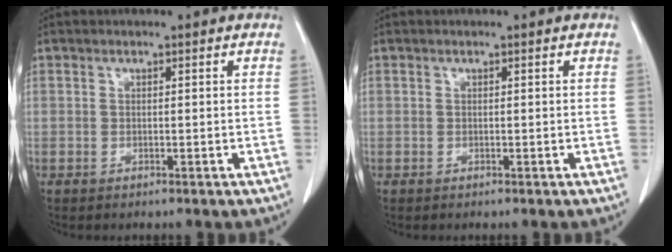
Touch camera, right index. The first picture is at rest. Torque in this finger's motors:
{"motor_torque": [0.00, 0.00, 0.00, 0.00]}